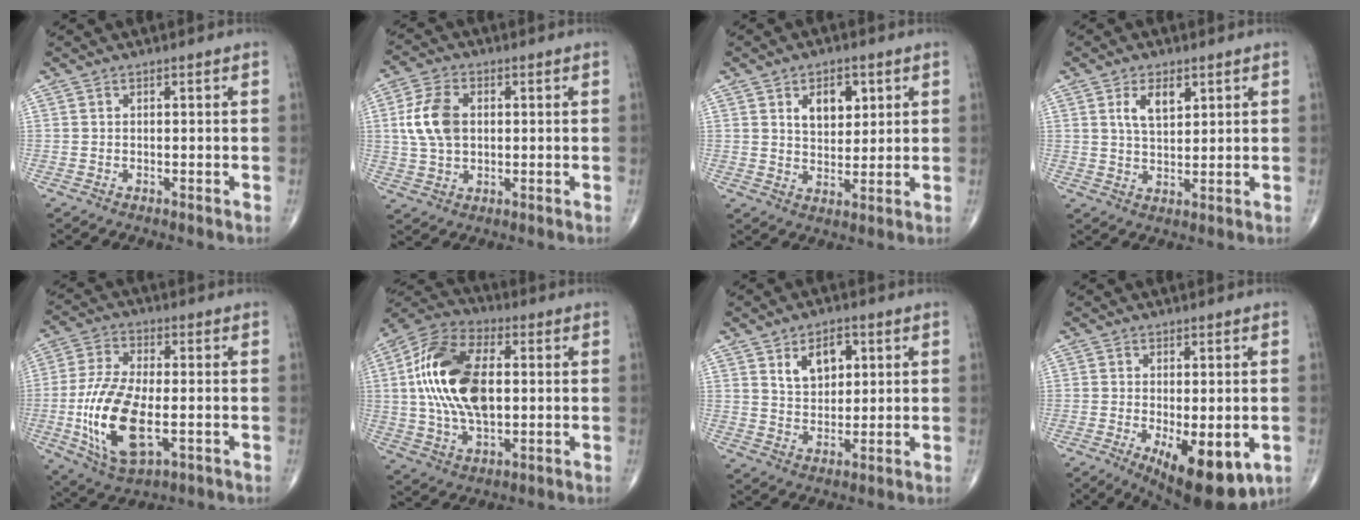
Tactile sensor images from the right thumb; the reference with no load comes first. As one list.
[{"total": 8.9, "force": [1.2, 5.8, 6.6], "torque": [-0.130, 0.005, 0.025]}, {"total": 7.3, "force": [2.9, 4.5, 4.9], "torque": [-0.050, -0.016, 0.048]}, {"total": 5.7, "force": [2.5, 2.9, 4.2], "torque": [-0.066, -0.013, 0.049]}, {"total": 16.2, "force": [-3.2, 7.4, 14.1], "torque": [-0.284, -0.003, -0.050]}, {"total": 19.4, "force": [1.8, 10.7, 16.1], "torque": [-0.317, 0.013, 0.030]}, {"total": 7.3, "force": [3.0, 4.7, 4.8], "torque": [-0.053, -0.016, 0.053]}, {"total": 13.2, "force": [-4.7, 5.4, 11.1], "torque": [-0.157, -0.019, -0.057]}]